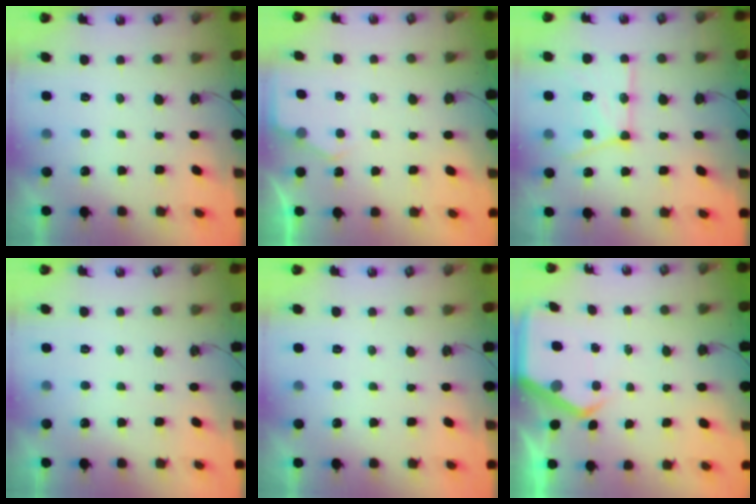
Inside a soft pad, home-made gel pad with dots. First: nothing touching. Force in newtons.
{"total": 4.1, "press": 4.1, "slide": 0.6}
{"total": 18.4, "press": 18.4, "slide": 1.3}
{"total": 0.0}
{"total": 0.0}
{"total": 5.4, "press": 5.4, "slide": 0.4}